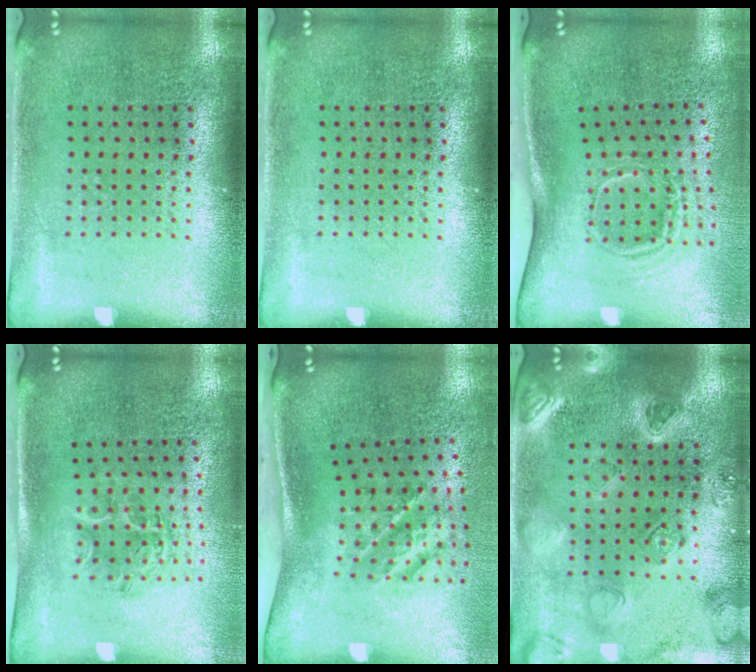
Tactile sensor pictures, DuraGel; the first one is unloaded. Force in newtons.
{"total": 0.0}
{"total": 1.9, "press": 1.2, "slide": 1.5}
{"total": 1.1, "press": 1.1, "slide": 0.1}
{"total": 2.3, "press": 1.3, "slide": 1.9}
{"total": 2.2, "press": 2.2, "slide": 0.2}